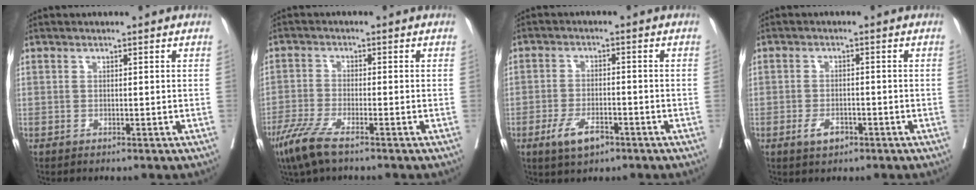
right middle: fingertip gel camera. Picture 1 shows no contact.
{"total": 6.1, "force": [-4.1, 0.8, 4.4], "torque": [-0.099, -0.016, -0.081]}
{"total": 5.5, "force": [-3.1, 2.1, 4.0], "torque": [-0.078, -0.004, -0.052]}
{"total": 3.0, "force": [-1.6, 1.5, 2.1], "torque": [-0.038, 0.001, -0.025]}